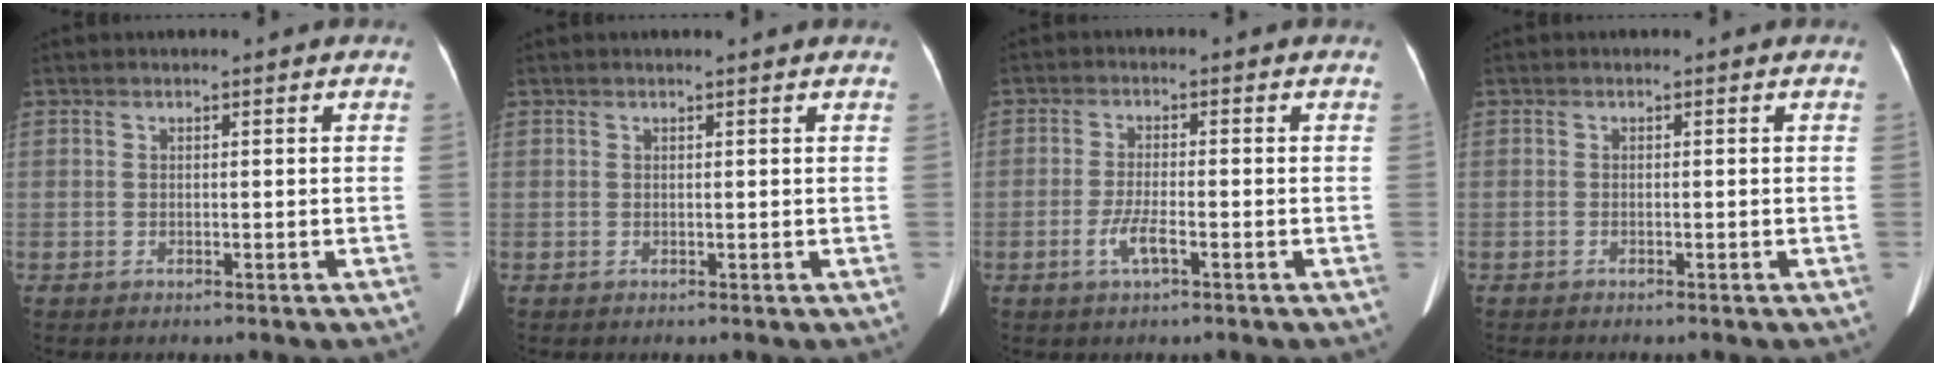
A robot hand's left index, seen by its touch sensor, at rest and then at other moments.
{"total": 1.2, "force": [1.1, -0.1, 0.6], "torque": [-0.012, 0.007, 0.015]}
{"total": 3.4, "force": [-1.7, 0.5, 3.0], "torque": [-0.069, -0.005, -0.033]}
{"total": 1.0, "force": [-0.9, 0.1, 0.5], "torque": [-0.007, -0.002, -0.010]}